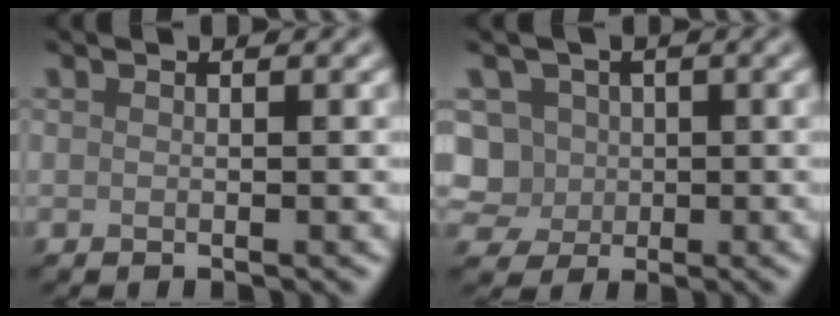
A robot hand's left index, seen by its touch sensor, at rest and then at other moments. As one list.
[{"total": 8.2, "force": [-0.2, 7.5, 3.2], "torque": [-0.060, 0.026, -0.038]}]